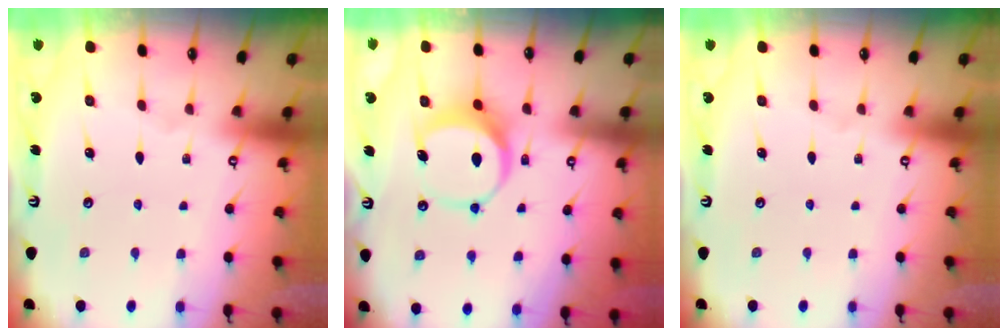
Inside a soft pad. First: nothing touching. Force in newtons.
{"total": 8.0, "press": 8.0, "slide": 0.4}
{"total": 0.0}